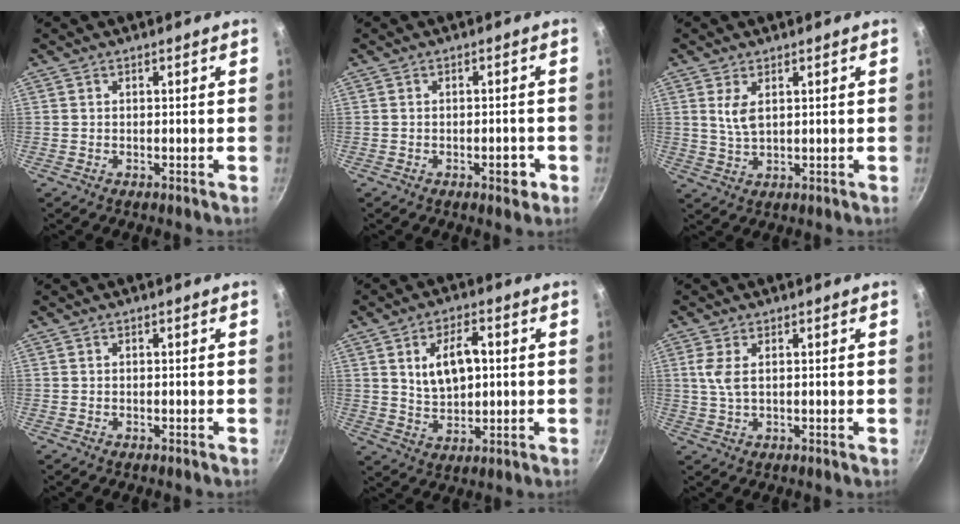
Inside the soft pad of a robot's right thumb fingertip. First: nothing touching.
{"total": 3.2, "force": [-1.4, 1.4, 2.5], "torque": [-0.021, 0.013, -0.016]}
{"total": 4.2, "force": [1.5, 2.1, 3.4], "torque": [-0.065, -0.012, 0.033]}
{"total": 0.0}
{"total": 9.6, "force": [1.8, 5.6, 7.6], "torque": [-0.114, -0.004, 0.039]}
{"total": 3.6, "force": [1.0, 1.5, 3.1], "torque": [-0.069, -0.002, 0.022]}